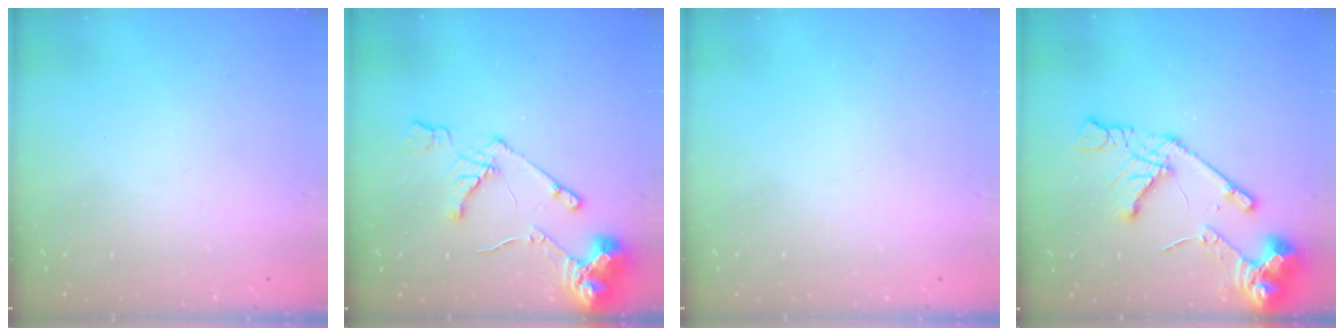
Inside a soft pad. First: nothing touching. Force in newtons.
{"total": 12.9, "press": 12.8, "slide": 1.8}
{"total": 0.0}
{"total": 14.8, "press": 14.7, "slide": 1.9}